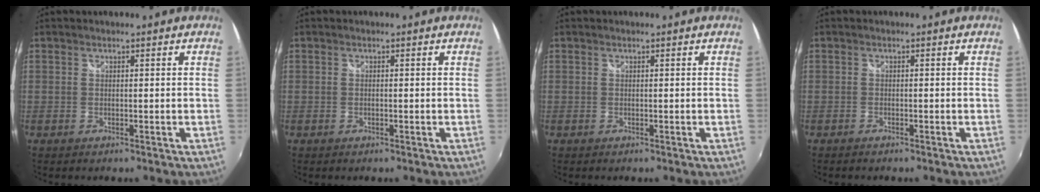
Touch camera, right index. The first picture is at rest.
{"total": 0.0}
{"total": 0.0}
{"total": 0.9, "force": [-0.8, 0.3, 0.3], "torque": [-0.009, -0.003, -0.016]}